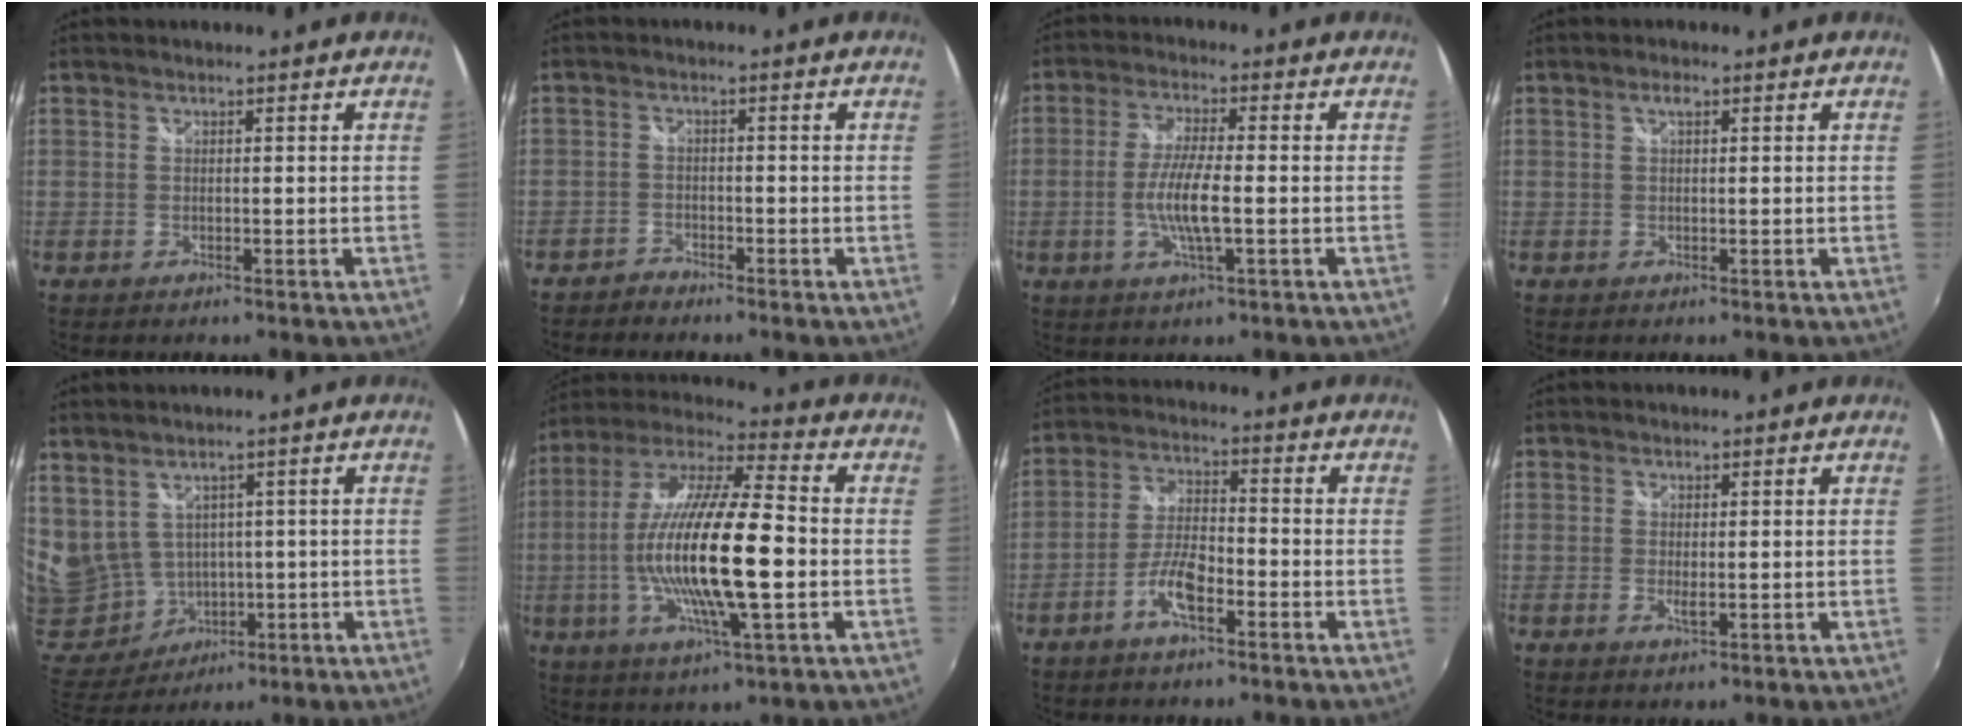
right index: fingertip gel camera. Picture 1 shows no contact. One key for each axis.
{"total": 2.4, "fx": -2.2, "fy": 0.9, "fz": -0.2, "tx": -0.009, "ty": 0.003, "tz": -0.048}
{"total": 7.6, "fx": -1.6, "fy": 1.0, "fz": 7.4, "tx": -0.146, "ty": -0.006, "tz": -0.030}
{"total": 1.2, "fx": 0.5, "fy": 0.4, "fz": 1.0, "tx": -0.018, "ty": 0.004, "tz": 0.007}
{"total": 13.4, "fx": 3.1, "fy": 10.7, "fz": 7.4, "tx": -0.185, "ty": -0.004, "tz": 0.099}
{"total": 20.7, "fx": -2.9, "fy": 3.6, "fz": 20.2, "tx": -0.378, "ty": -0.013, "tz": -0.056}
{"total": 6.6, "fx": -3.8, "fy": 1.8, "fz": 5.1, "tx": -0.111, "ty": 0.005, "tz": -0.072}
{"total": 1.5, "fx": -0.2, "fy": 0.5, "fz": 1.4, "tx": -0.027, "ty": -0.005, "tz": -0.003}